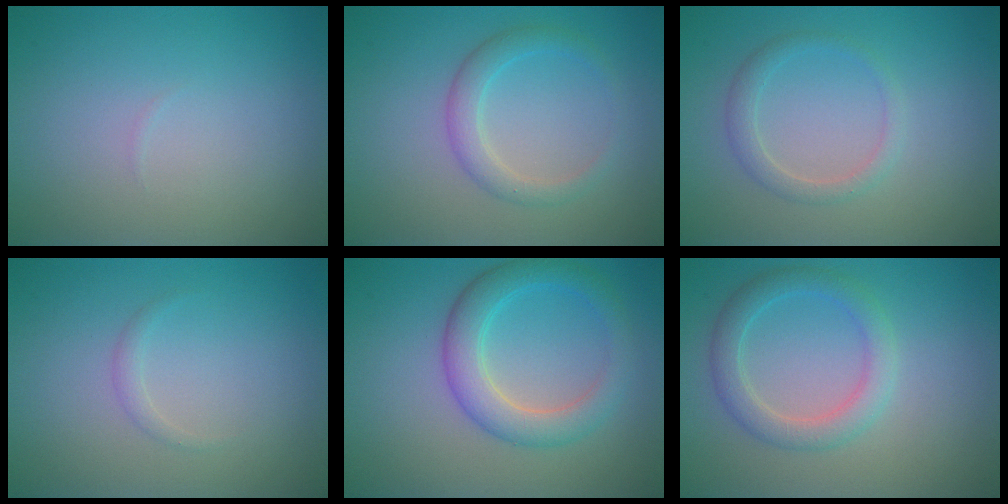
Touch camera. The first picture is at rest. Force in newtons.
{"total": 2.4, "press": 2.3, "slide": 0.2}
{"total": 1.7, "press": 1.7, "slide": 0.0}
{"total": 0.8, "press": 0.8, "slide": 0.0}
{"total": 4.3, "press": 4.3, "slide": 0.3}
{"total": 3.0, "press": 3.0, "slide": 0.3}